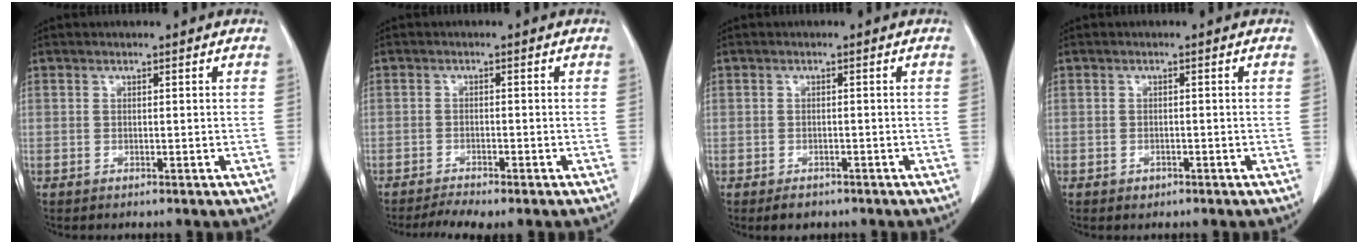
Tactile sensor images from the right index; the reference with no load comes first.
{"total": 3.2, "force": [-2.8, 0.0, 1.6], "torque": [-0.031, -0.006, -0.048]}
{"total": 2.3, "force": [-1.5, 1.6, 0.6], "torque": [-0.010, 0.001, -0.017]}
{"total": 1.1, "force": [-0.6, 0.8, 0.4], "torque": [-0.007, 0.002, -0.006]}